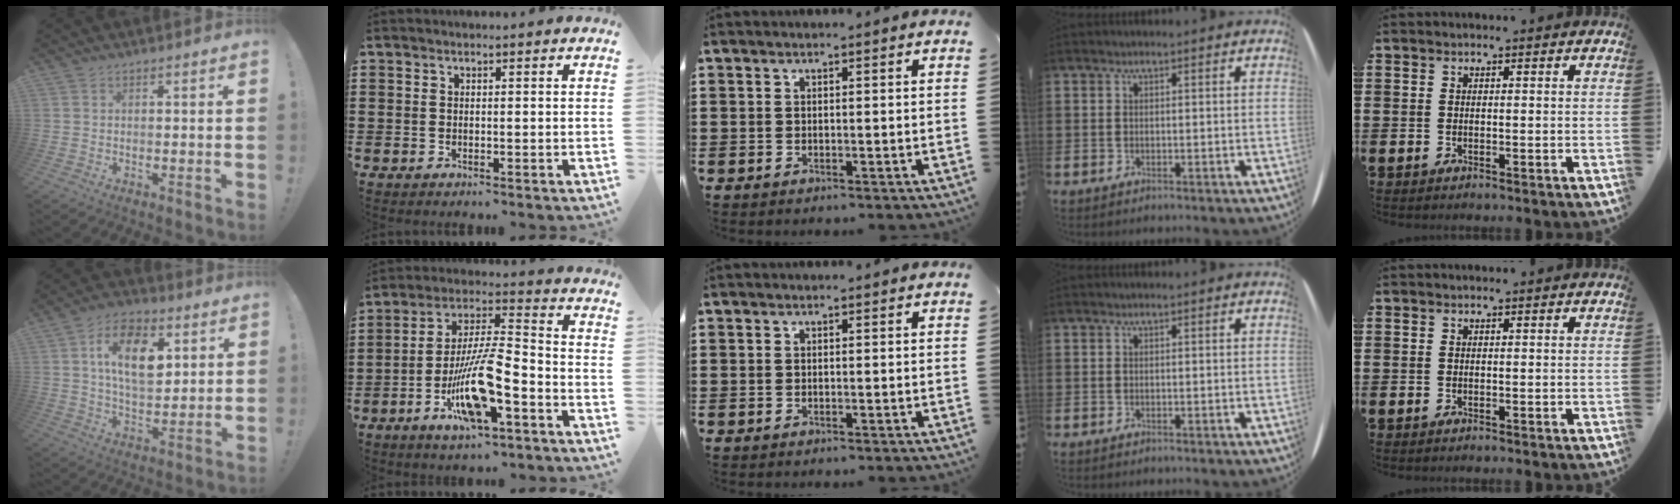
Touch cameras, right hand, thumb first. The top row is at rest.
{"thumb": {"total": 14.3, "force": [4.5, 8.3, 10.7], "torque": [-0.174, -0.001, 0.081]}, "index": {"total": 13.5, "force": [-5.9, 3.7, 11.6], "torque": [-0.237, -0.002, -0.109]}}